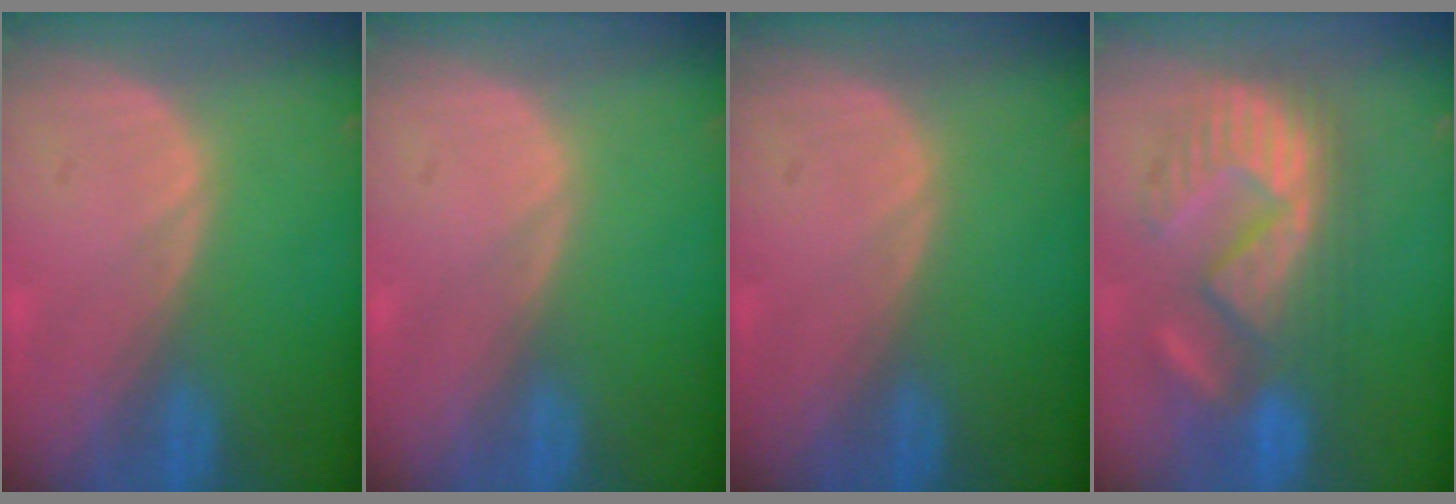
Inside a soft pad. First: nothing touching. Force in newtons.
{"total": 0.0}
{"total": 0.0}
{"total": 10.3, "press": 10.2, "slide": 1.7}